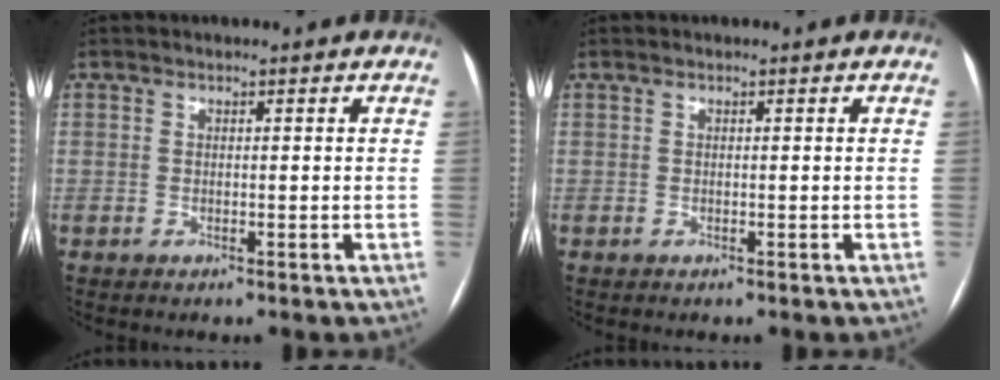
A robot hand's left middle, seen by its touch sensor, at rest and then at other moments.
{"total": 0.0}